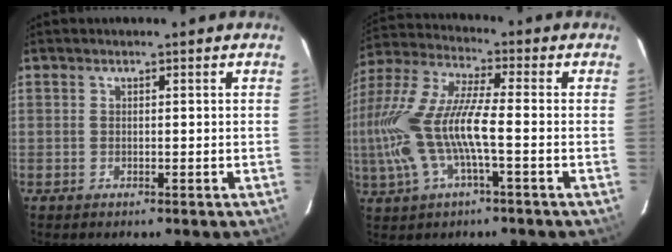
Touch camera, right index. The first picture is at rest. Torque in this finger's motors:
{"motor_torque": [0.91, -0.58, 1.05, 0.21]}